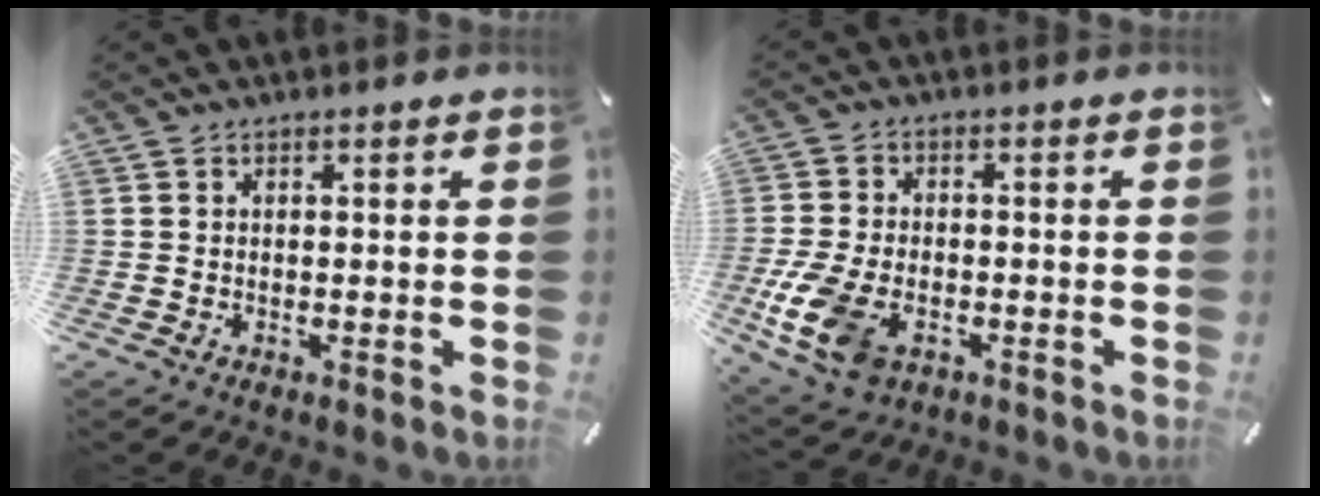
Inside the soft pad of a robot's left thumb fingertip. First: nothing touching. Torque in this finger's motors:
{"motor_torque": [0.85, 1.73, 0.47, -0.04, 0.30]}